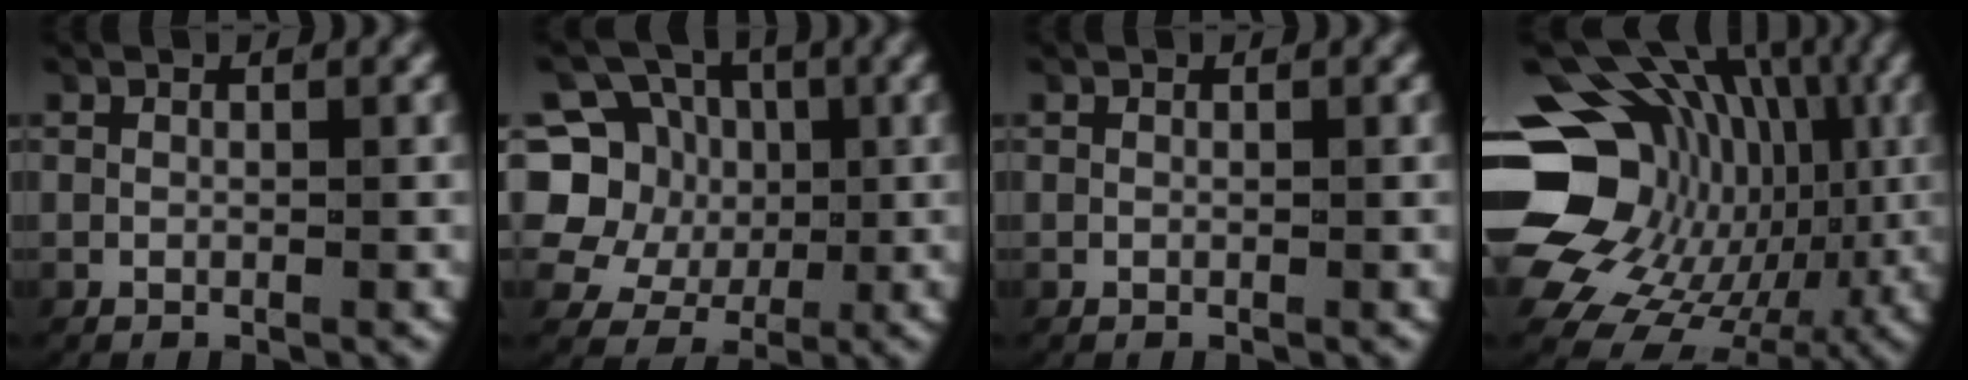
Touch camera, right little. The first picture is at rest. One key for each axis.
{"total": 10.7, "fx": 1.0, "fy": 9.6, "fz": 4.6, "tx": -0.106, "ty": -0.027, "tz": 0.017}
{"total": 0.0}
{"total": 20.1, "fx": 0.7, "fy": 16.5, "fz": 11.5, "tx": -0.232, "ty": -0.056, "tz": 0.024}